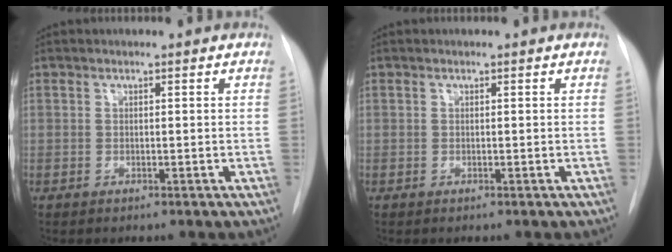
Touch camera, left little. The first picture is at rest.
{"total": 0.0}